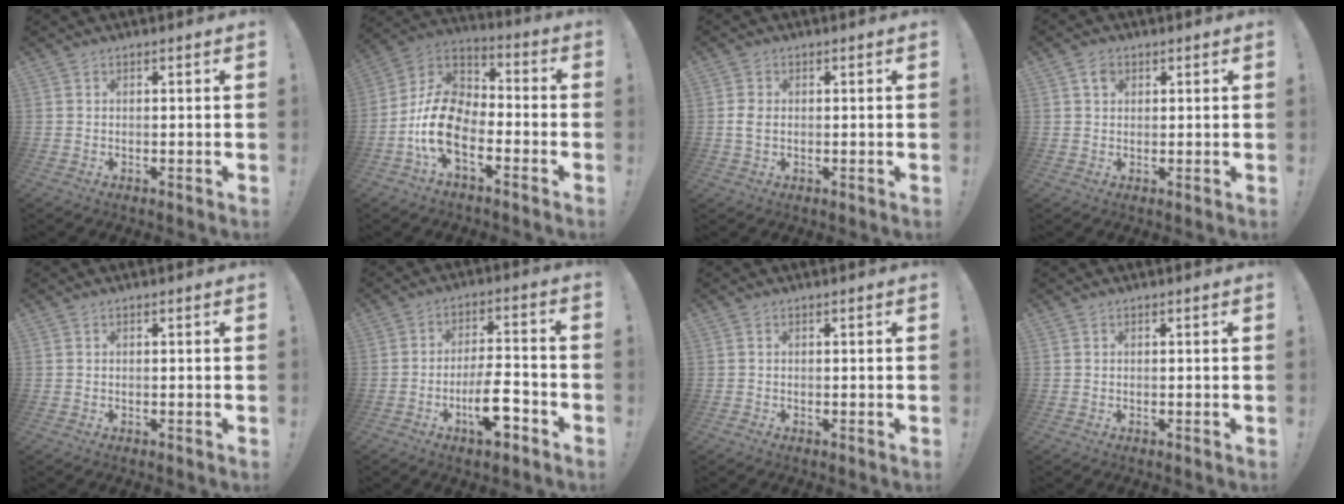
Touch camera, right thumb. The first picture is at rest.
{"total": 15.5, "force": [-6.7, 9.4, 10.3], "torque": [-0.212, 0.035, -0.108]}
{"total": 3.3, "force": [-0.1, 2.3, 2.4], "torque": [-0.043, 0.003, -0.002]}
{"total": 2.9, "force": [1.3, 2.2, 1.4], "torque": [-0.018, 0.001, 0.023]}
{"total": 0.0}
{"total": 12.8, "force": [-5.7, 4.2, 10.6], "torque": [-0.171, 0.027, -0.095]}
{"total": 0.6, "force": [-0.5, 0.3, 0.1], "torque": [-0.007, 0.004, -0.008]}
{"total": 0.0}